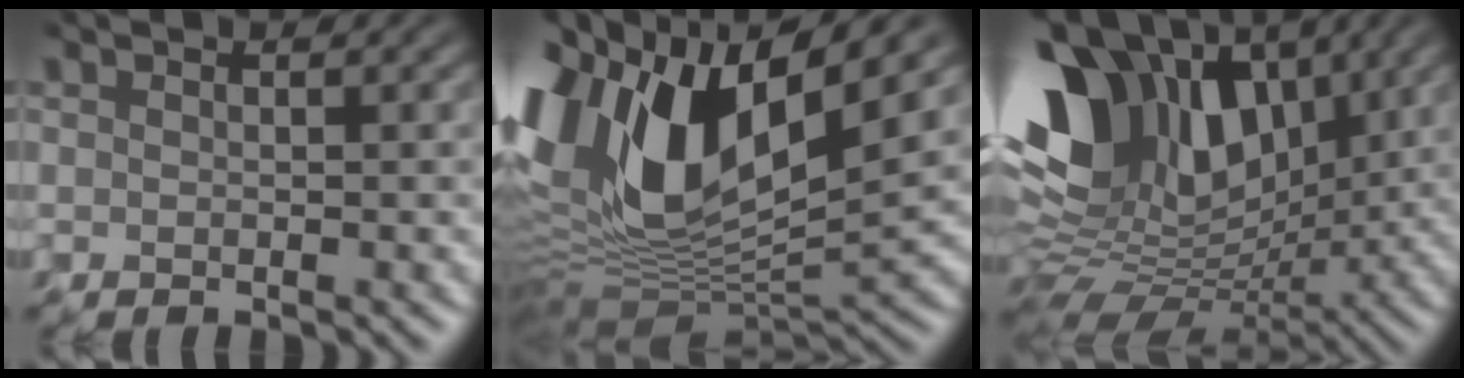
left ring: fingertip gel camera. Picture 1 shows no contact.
{"total": 15.3, "force": [3.5, 7.6, 12.8], "torque": [-0.266, 0.005, 0.059]}
{"total": 13.4, "force": [4.2, 8.8, 9.3], "torque": [-0.184, 0.013, 0.072]}